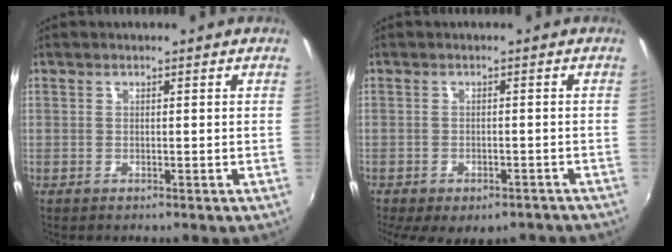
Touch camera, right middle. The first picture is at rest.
{"total": 10.7, "force": [-7.7, 4.7, 5.6], "torque": [-0.118, -0.032, -0.098]}